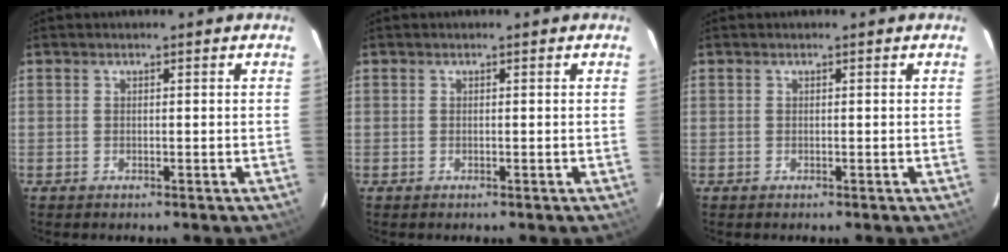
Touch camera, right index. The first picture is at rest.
{"total": 0.0}
{"total": 0.0}